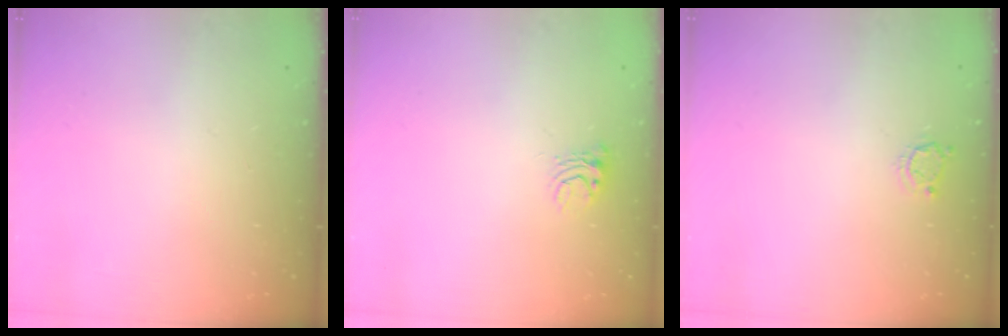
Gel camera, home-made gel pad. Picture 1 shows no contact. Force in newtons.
{"total": 5.3, "press": 5.3, "slide": 0.3}
{"total": 3.8, "press": 3.7, "slide": 0.5}